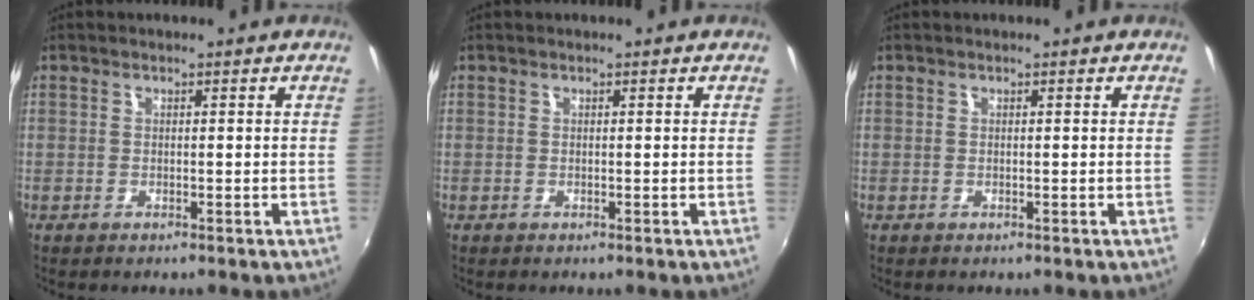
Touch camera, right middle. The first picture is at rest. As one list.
[{"total": 0.0}, {"total": 0.0}]